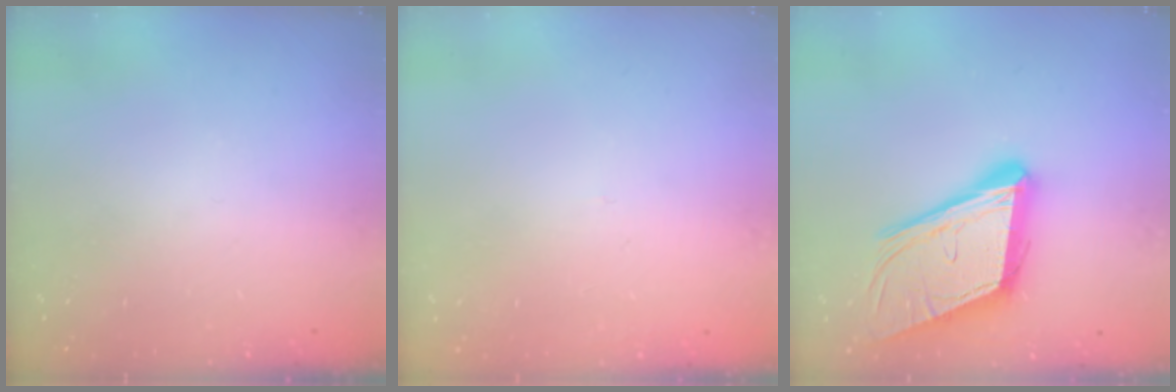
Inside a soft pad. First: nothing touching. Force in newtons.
{"total": 2.7, "press": 2.7, "slide": 0.3}
{"total": 18.6, "press": 18.2, "slide": 3.8}